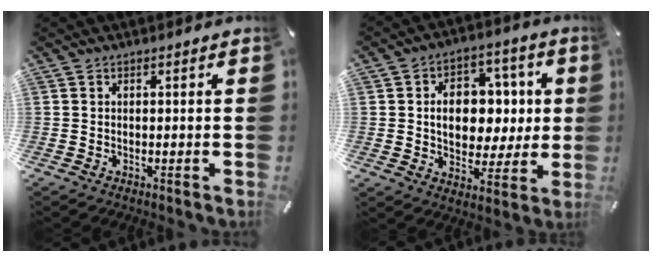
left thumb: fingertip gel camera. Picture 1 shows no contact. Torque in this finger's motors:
{"motor_torque": [2.12, 2.04, 1.51, -0.17, 0.14]}